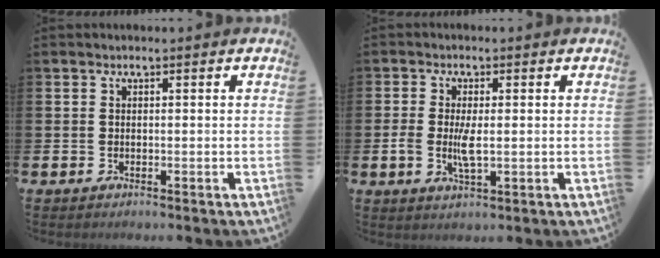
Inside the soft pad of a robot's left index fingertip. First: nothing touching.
{"total": 3.9, "force": [0.2, 1.5, 3.5], "torque": [-0.049, -0.004, -0.001]}